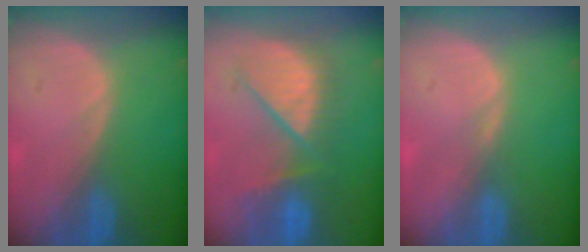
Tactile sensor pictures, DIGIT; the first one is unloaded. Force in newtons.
{"total": 8.8, "press": 8.7, "slide": 1.4}
{"total": 0.7, "press": 0.7, "slide": 0.2}